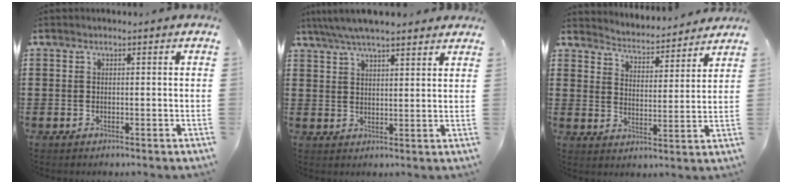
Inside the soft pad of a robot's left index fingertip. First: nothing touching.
{"total": 5.0, "force": [4.5, 0.6, 2.2], "torque": [-0.055, -0.007, 0.080]}
{"total": 3.6, "force": [3.6, -0.1, -0.3], "torque": [-0.017, -0.034, 0.056]}